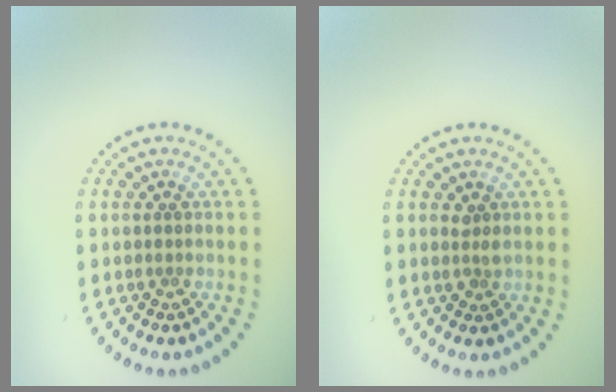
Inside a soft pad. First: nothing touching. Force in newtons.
{"total": 0.9, "press": 0.8, "slide": 0.3}